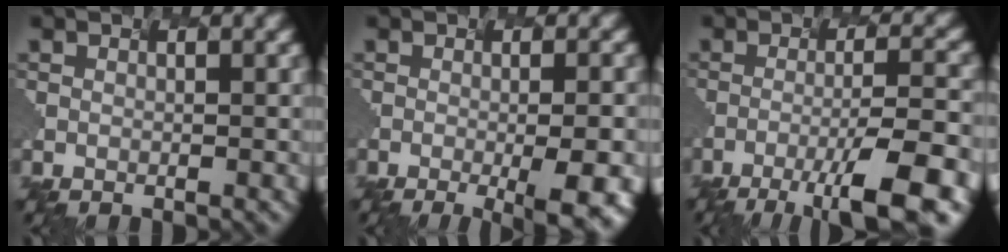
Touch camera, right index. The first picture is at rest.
{"total": 6.9, "force": [-2.1, 1.9, 6.3], "torque": [-0.058, -0.004, -0.012]}
{"total": 9.0, "force": [-5.0, 1.3, 7.4], "torque": [-0.103, 0.006, -0.072]}